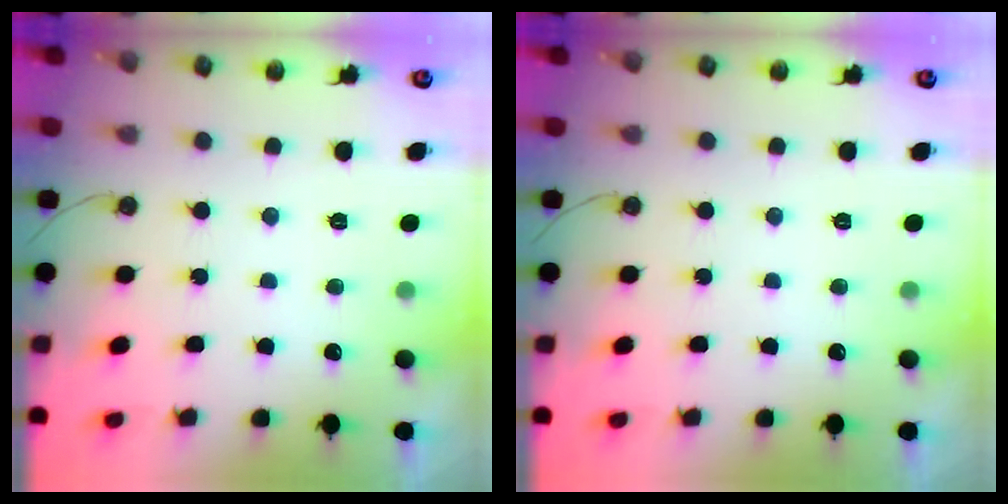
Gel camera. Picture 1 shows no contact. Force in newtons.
{"total": 0.0}